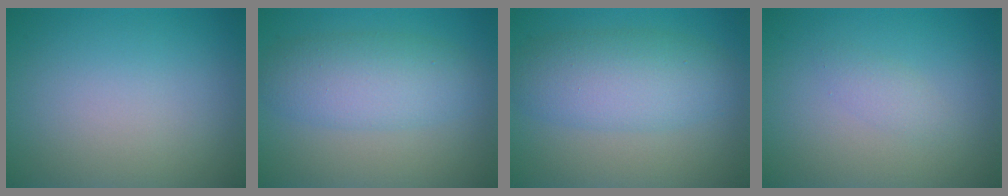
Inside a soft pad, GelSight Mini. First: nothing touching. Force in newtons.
{"total": 4.9, "press": 4.9, "slide": 0.1}
{"total": 5.6, "press": 5.6, "slide": 0.2}
{"total": 1.1, "press": 1.1, "slide": 0.1}